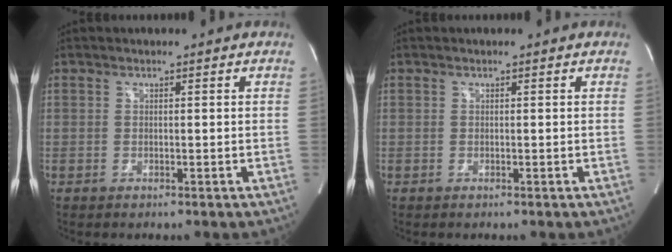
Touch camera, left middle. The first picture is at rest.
{"total": 0.0}